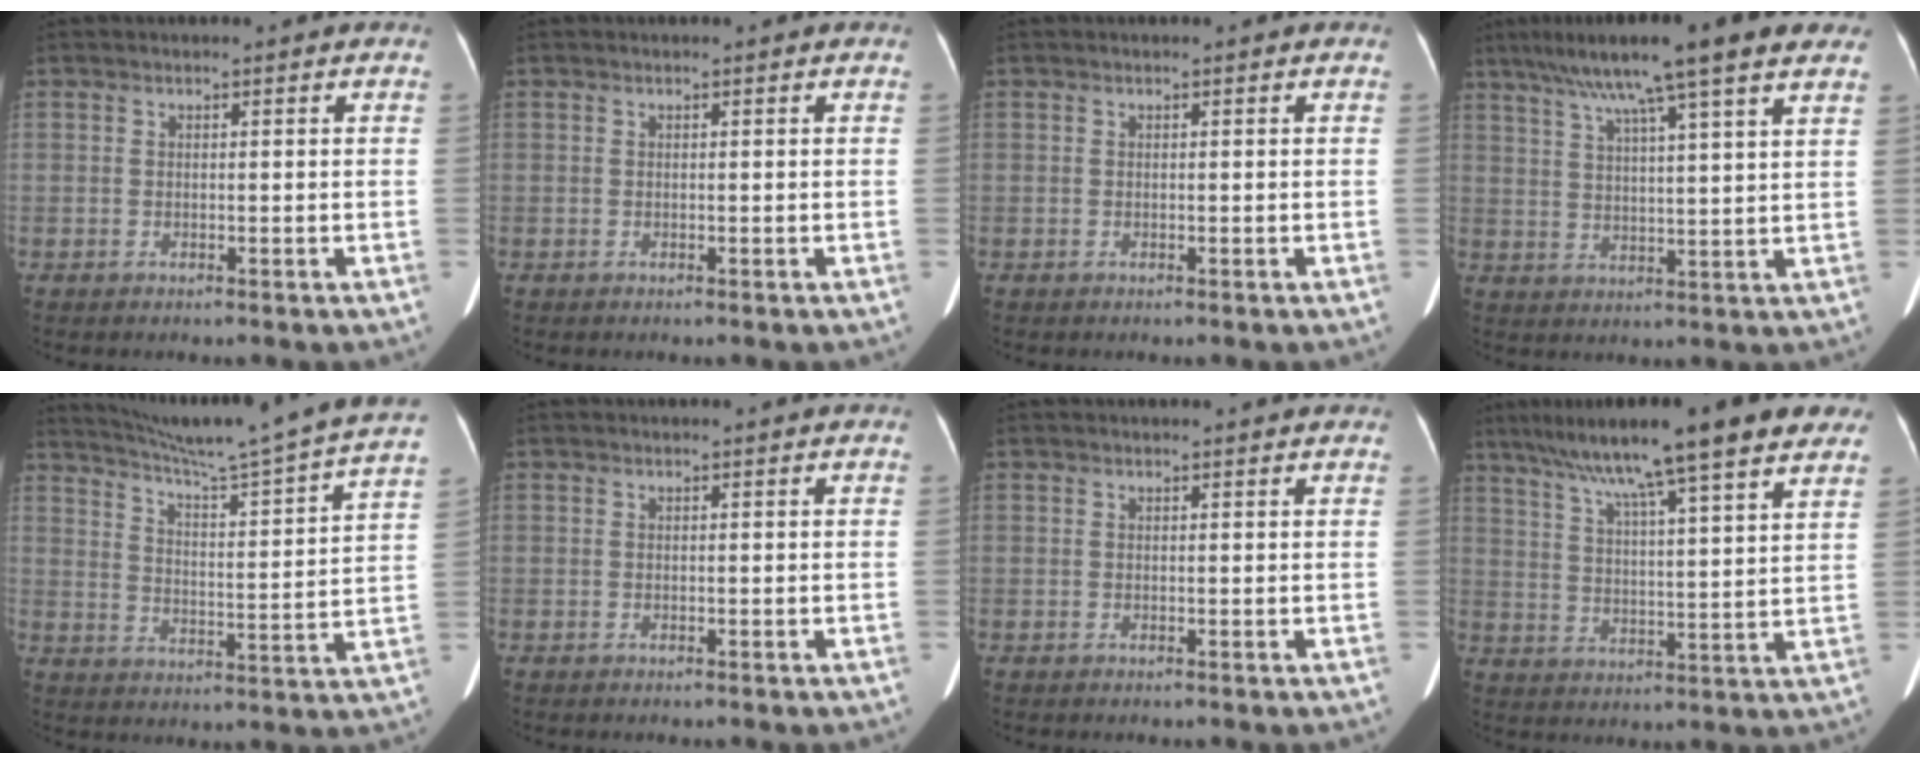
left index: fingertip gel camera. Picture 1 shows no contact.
{"total": 0.0}
{"total": 0.0}
{"total": 17.2, "force": [12.3, 0.7, 12.0], "torque": [-0.198, 0.045, 0.172]}
{"total": 24.0, "force": [21.3, -1.5, 11.0], "torque": [-0.178, -0.061, 0.282]}
{"total": 0.8, "force": [0.8, 0.0, 0.2], "torque": [-0.007, 0.008, 0.010]}
{"total": 3.3, "force": [3.1, 0.4, 0.8], "torque": [-0.015, 0.014, 0.031]}
{"total": 21.0, "force": [15.6, 1.4, 13.9], "torque": [-0.229, 0.036, 0.223]}